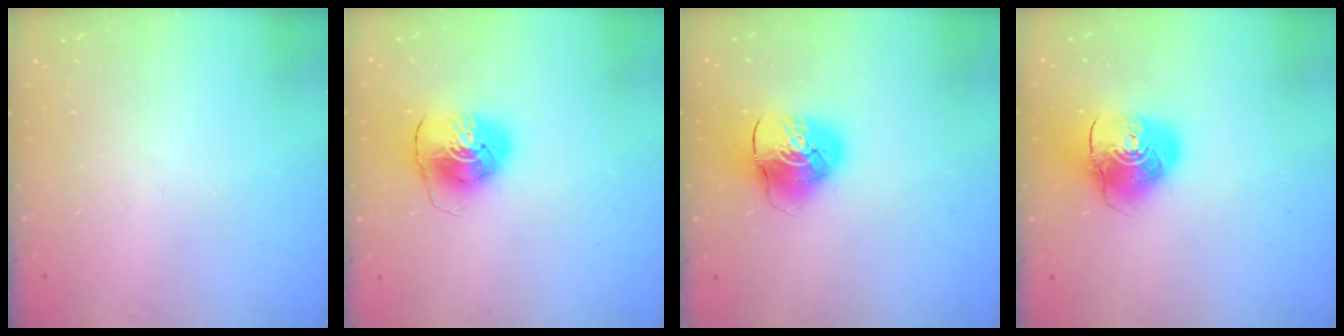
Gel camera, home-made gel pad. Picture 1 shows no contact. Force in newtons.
{"total": 9.3, "press": 9.2, "slide": 1.1}
{"total": 9.1, "press": 9.0, "slide": 1.2}
{"total": 10.8, "press": 10.6, "slide": 1.7}